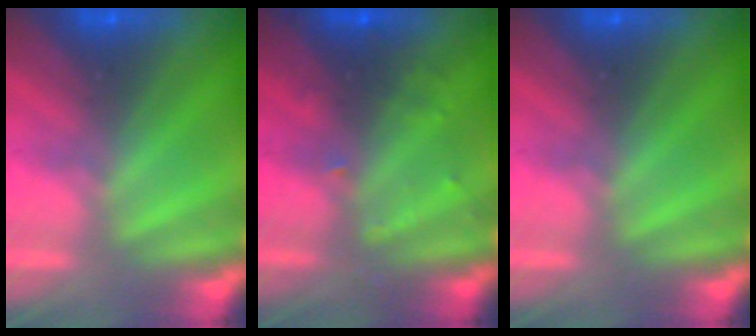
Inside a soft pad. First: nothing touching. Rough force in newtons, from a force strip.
{"total": 2.9}
{"total": 0.0}